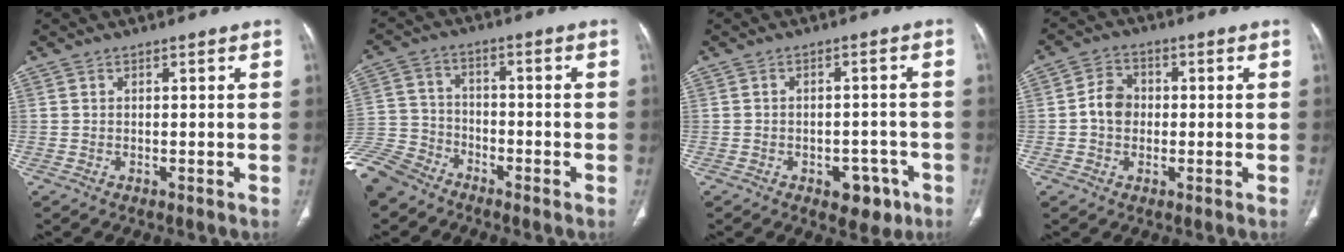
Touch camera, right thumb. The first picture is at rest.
{"total": 10.7, "force": [-8.7, 6.0, 2.2], "torque": [-0.059, 0.033, -0.173]}
{"total": 6.4, "force": [-3.2, 4.0, 3.8], "torque": [-0.020, 0.021, -0.036]}
{"total": 5.4, "force": [-0.2, 4.5, 3.0], "torque": [-0.039, 0.015, -0.012]}